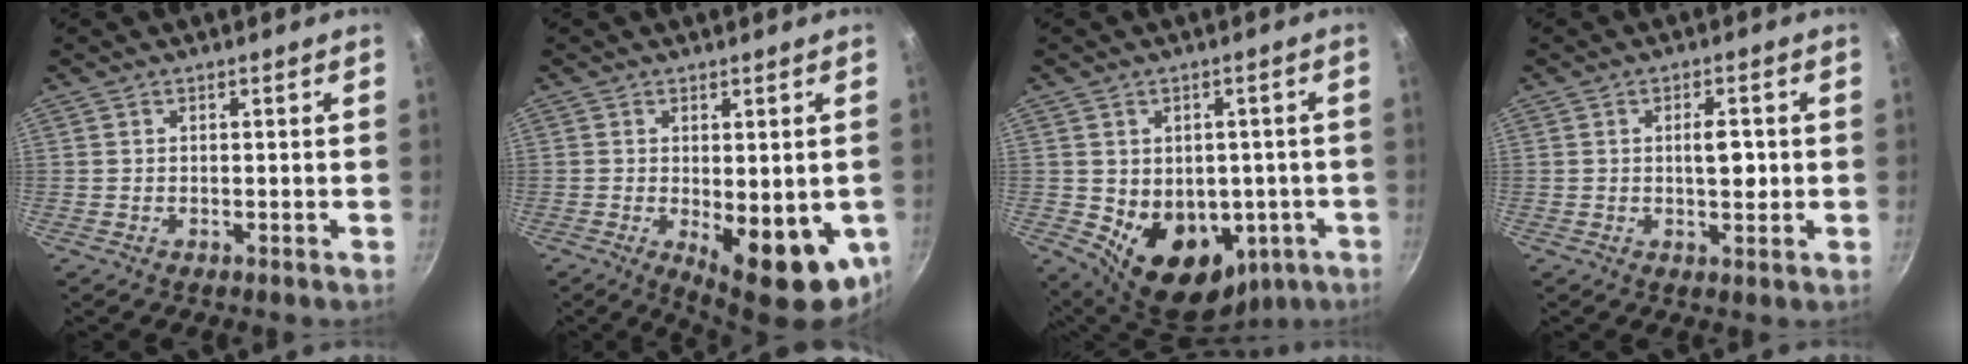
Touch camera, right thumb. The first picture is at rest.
{"total": 14.5, "force": [-2.9, 5.7, 13.0], "torque": [-0.143, -0.018, -0.025]}
{"total": 15.5, "force": [-2.9, 11.8, 9.7], "torque": [-0.109, 0.000, -0.010]}
{"total": 4.8, "force": [0.1, 2.1, 4.3], "torque": [-0.054, -0.002, -0.001]}